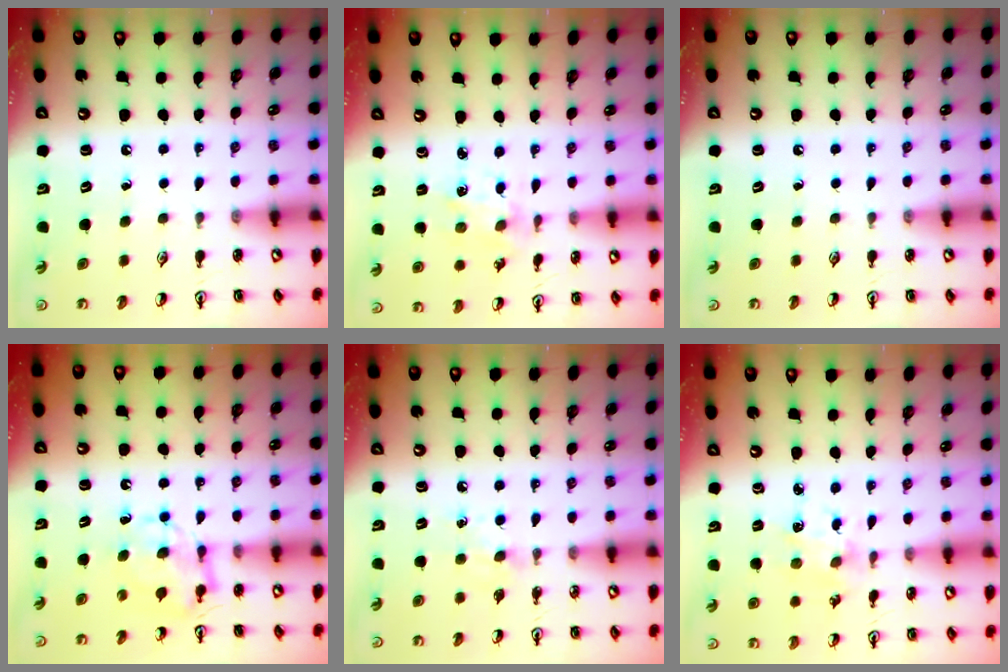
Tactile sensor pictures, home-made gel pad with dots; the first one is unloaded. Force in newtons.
{"total": 1.9, "press": 1.9, "slide": 0.3}
{"total": 0.0}
{"total": 6.5, "press": 6.5, "slide": 0.3}
{"total": 4.1, "press": 4.0, "slide": 0.6}
{"total": 2.0, "press": 2.0, "slide": 0.5}